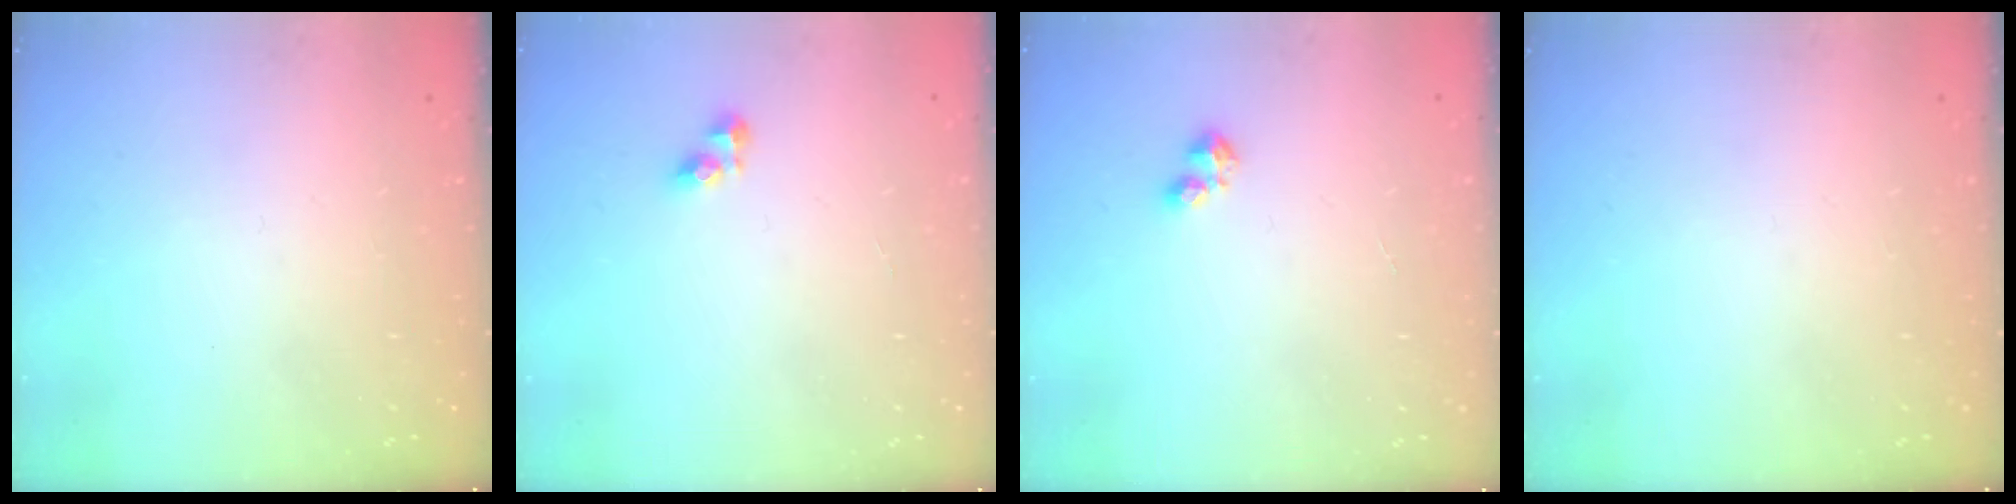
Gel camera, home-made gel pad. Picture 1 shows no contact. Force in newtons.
{"total": 5.0, "press": 4.9, "slide": 0.6}
{"total": 2.3, "press": 2.3, "slide": 0.4}
{"total": 0.0}